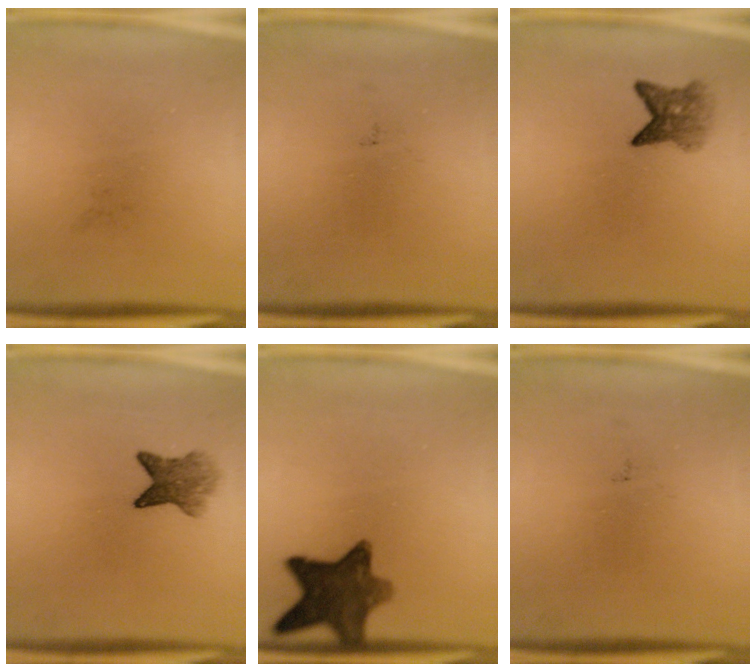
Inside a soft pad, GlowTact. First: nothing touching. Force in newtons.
{"total": 0.0}
{"total": 3.8}
{"total": 4.4}
{"total": 10.1}
{"total": 0.0}